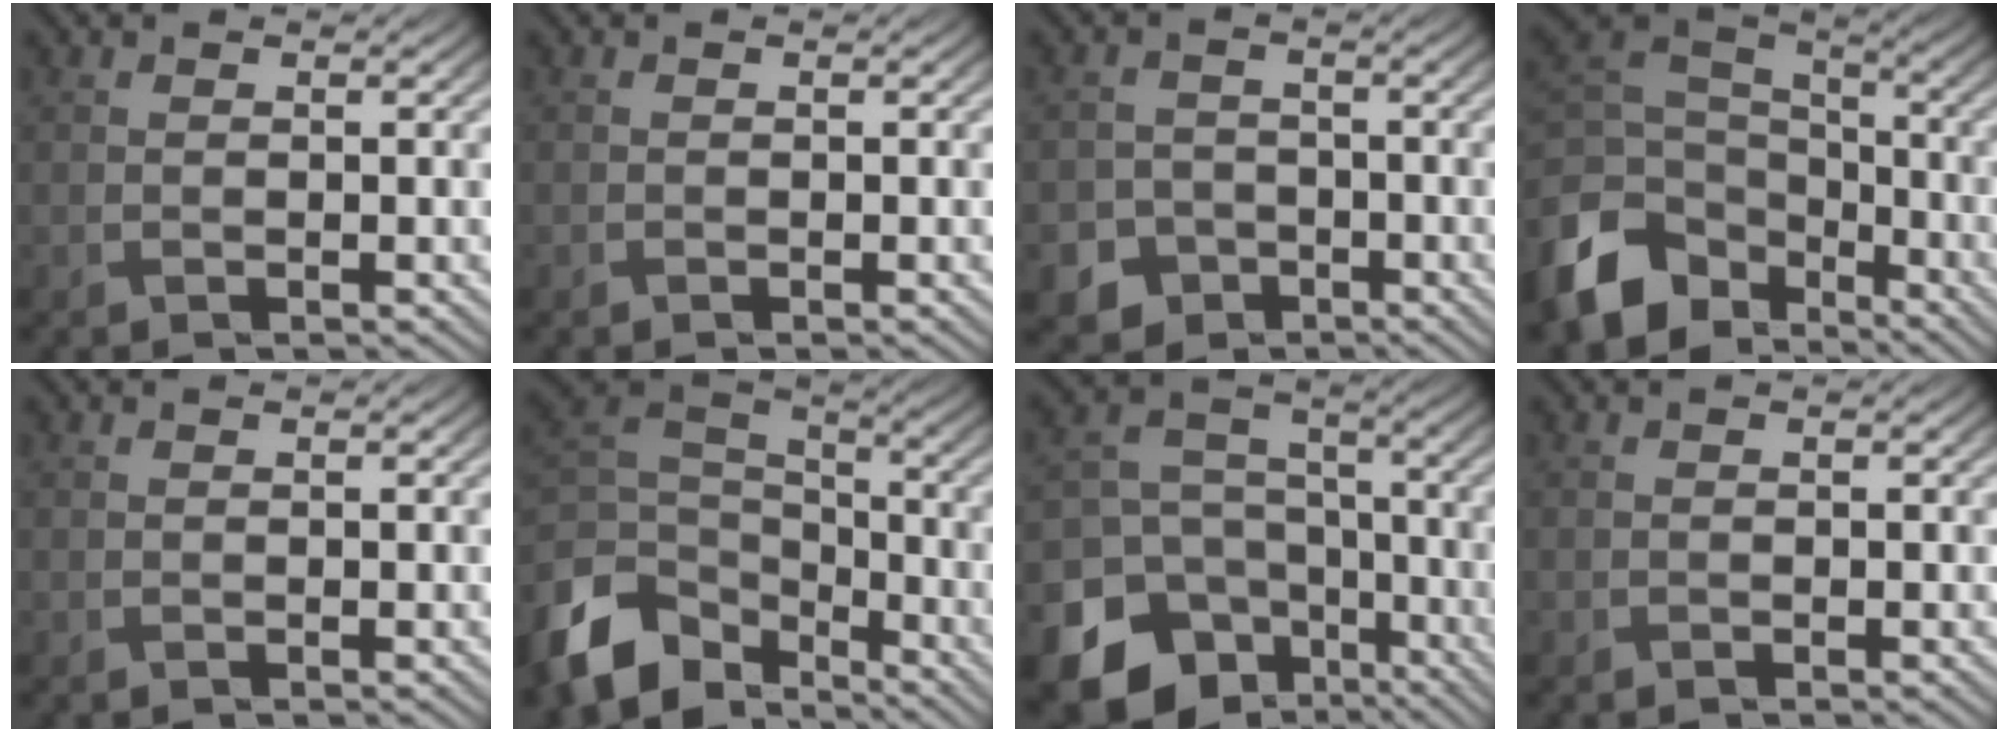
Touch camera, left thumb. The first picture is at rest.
{"total": 0.0}
{"total": 4.8, "force": [-2.8, 3.7, 1.1], "torque": [-0.013, -0.003, -0.055]}
{"total": 13.6, "force": [-7.1, 9.5, 6.7], "torque": [-0.197, -0.032, -0.124]}
{"total": 0.0}
{"total": 12.4, "force": [-6.9, 8.1, 6.4], "torque": [-0.183, -0.016, -0.130]}
{"total": 15.8, "force": [-8.3, 12.2, 5.6], "torque": [-0.172, -0.058, -0.130]}
{"total": 0.0}